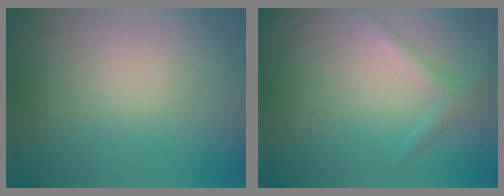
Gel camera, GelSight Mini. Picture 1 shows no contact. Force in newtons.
{"total": 1.4, "press": 1.4, "slide": 0.1}